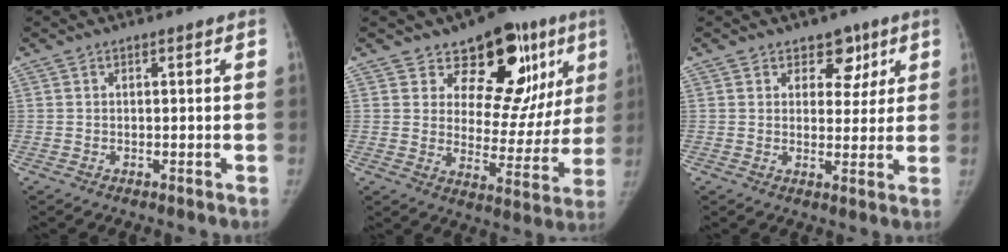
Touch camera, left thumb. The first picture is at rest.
{"total": 18.2, "force": [10.0, 10.5, 10.9], "torque": [-0.064, -0.044, 0.140]}
{"total": 5.7, "force": [3.2, 4.0, 2.3], "torque": [0.009, -0.014, 0.043]}